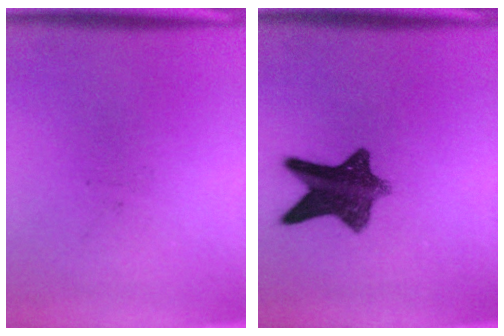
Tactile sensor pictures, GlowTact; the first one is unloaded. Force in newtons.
{"total": 10.2}